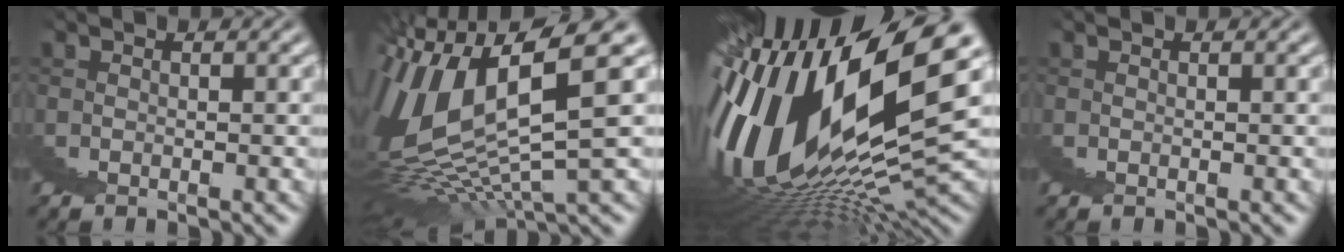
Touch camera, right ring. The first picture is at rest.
{"total": 6.9, "force": [2.9, 0.8, 6.2], "torque": [-0.114, 0.015, 0.043]}
{"total": 16.5, "force": [1.4, 6.9, 14.9], "torque": [-0.212, 0.020, 0.023]}
{"total": 0.0}